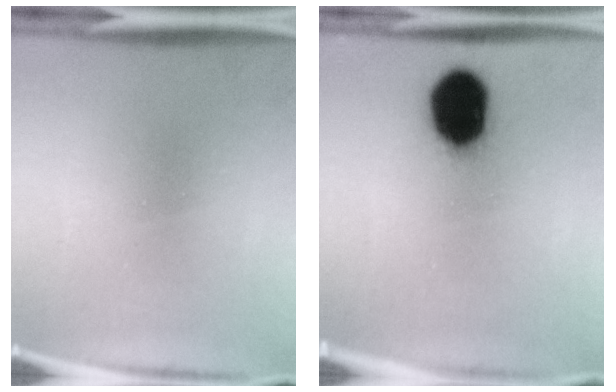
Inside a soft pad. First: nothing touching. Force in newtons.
{"total": 17.4}